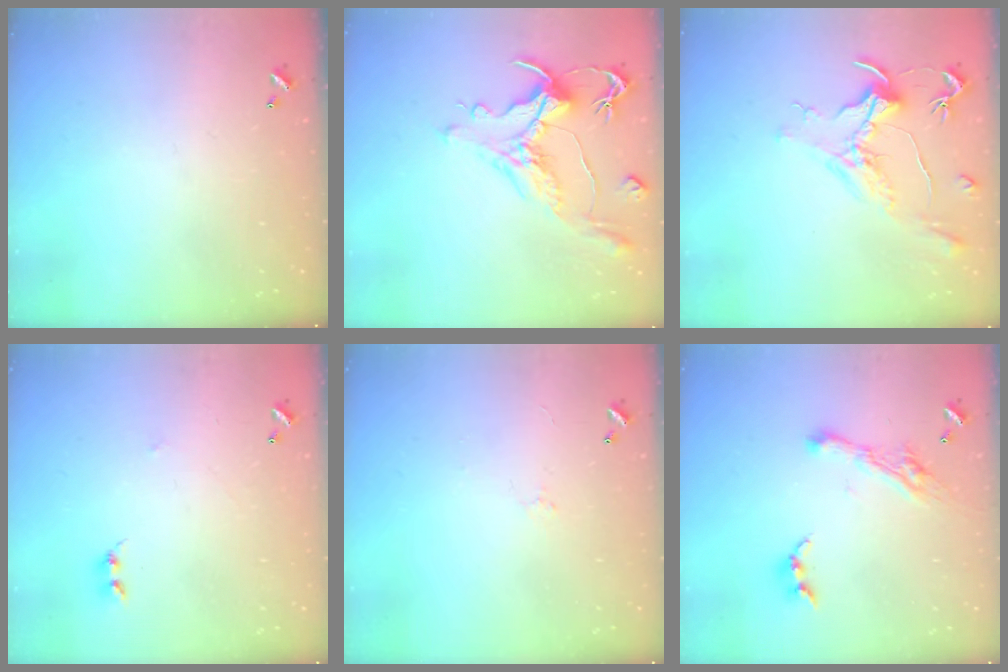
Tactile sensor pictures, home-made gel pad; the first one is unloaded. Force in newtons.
{"total": 1.5, "press": 0.4, "slide": 1.5}
{"total": 1.6, "press": 1.4, "slide": 0.7}
{"total": 2.5, "press": 2.4, "slide": 0.4}
{"total": 0.5, "press": 0.1, "slide": 0.5}
{"total": 6.4, "press": 6.4, "slide": 0.8}